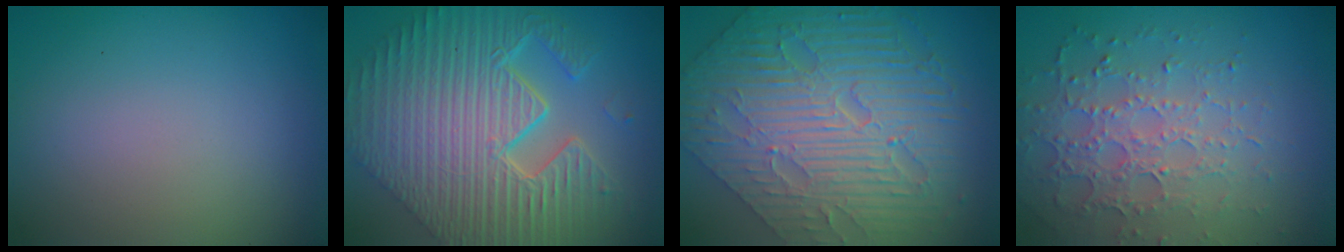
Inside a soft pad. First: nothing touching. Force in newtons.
{"total": 11.9, "press": 7.9, "slide": 9.0}
{"total": 10.4, "press": 7.1, "slide": 7.6}
{"total": 4.2, "press": 3.8, "slide": 1.6}